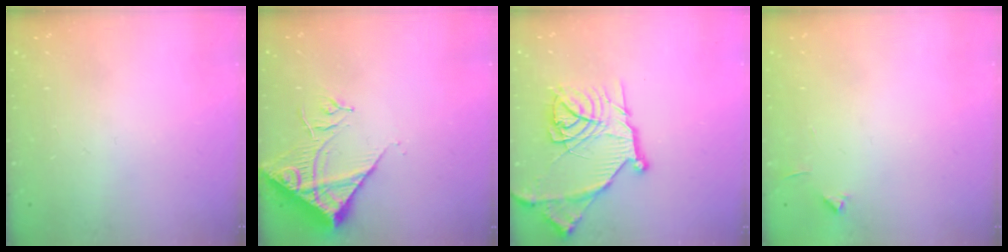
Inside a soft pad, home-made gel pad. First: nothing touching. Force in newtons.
{"total": 11.7, "press": 11.6, "slide": 1.5}
{"total": 20.3, "press": 20.2, "slide": 1.6}
{"total": 4.0, "press": 3.9, "slide": 0.5}